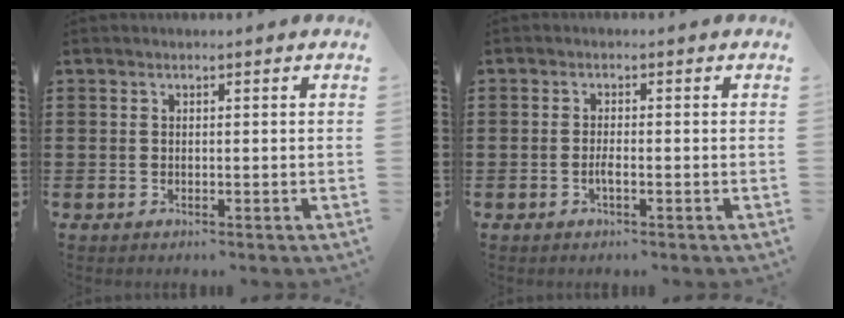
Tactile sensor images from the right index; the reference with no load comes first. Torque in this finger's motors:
{"motor_torque": [0.27, -0.25, 0.16, 0.01]}